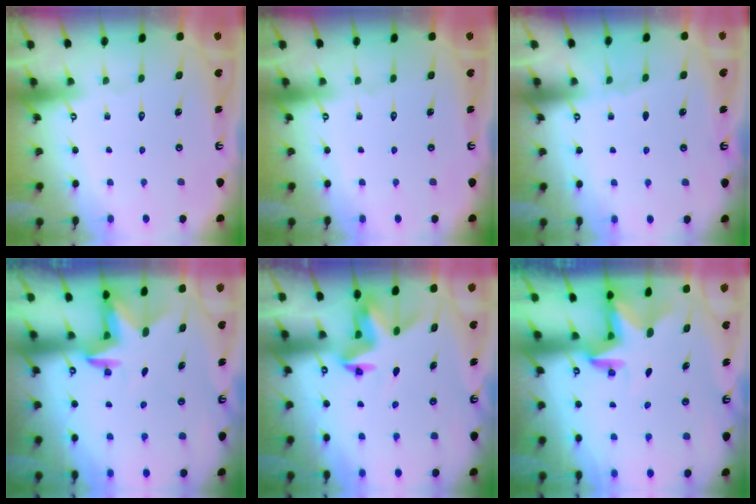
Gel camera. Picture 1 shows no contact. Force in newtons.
{"total": 0.0}
{"total": 2.0, "press": 2.0, "slide": 0.4}
{"total": 3.1, "press": 3.0, "slide": 0.8}
{"total": 3.8, "press": 3.8, "slide": 0.5}
{"total": 2.9, "press": 2.9, "slide": 0.2}